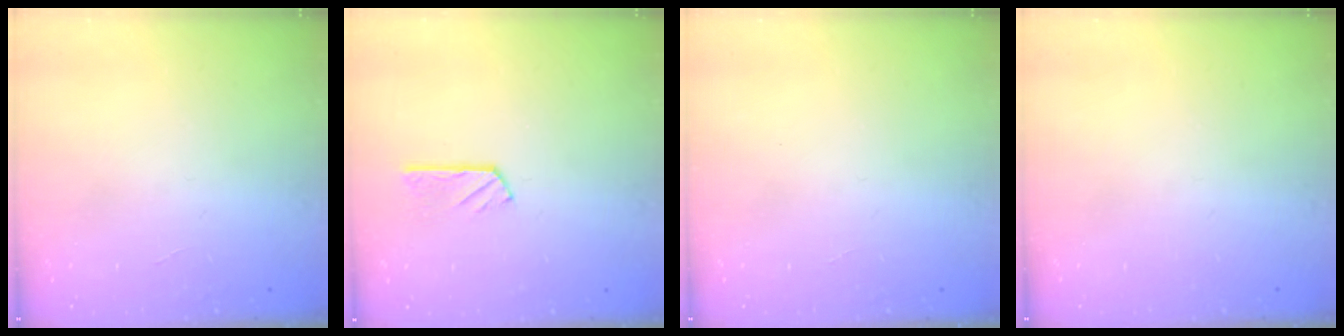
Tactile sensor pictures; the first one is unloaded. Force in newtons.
{"total": 3.1, "press": 3.1, "slide": 0.3}
{"total": 0.0}
{"total": 0.0}